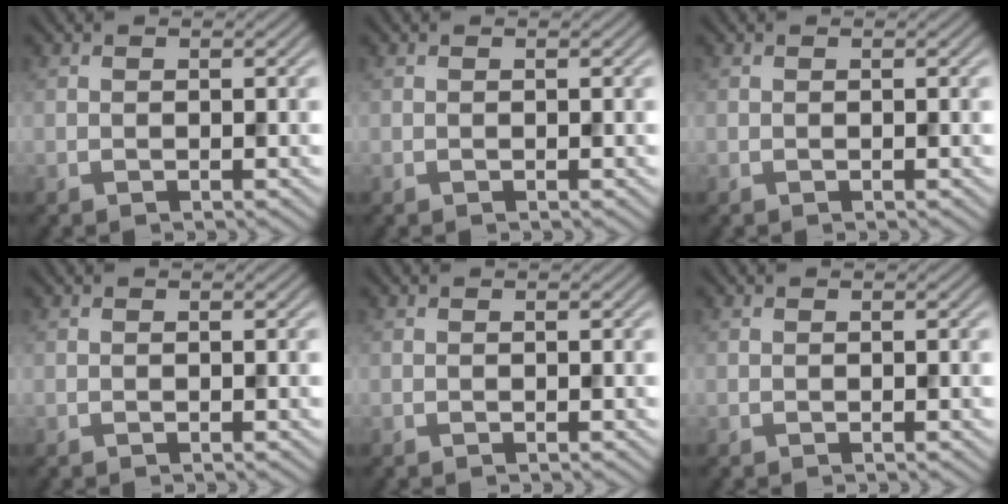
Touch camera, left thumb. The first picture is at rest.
{"total": 0.0}
{"total": 0.0}
{"total": 0.0}
{"total": 0.0}
{"total": 0.0}